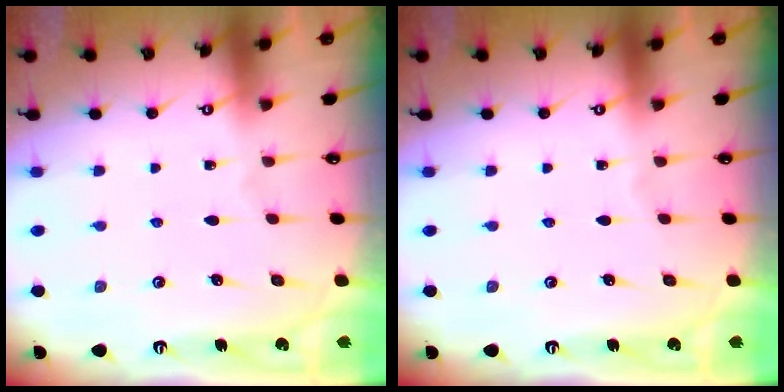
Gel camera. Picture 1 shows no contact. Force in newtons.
{"total": 0.0}